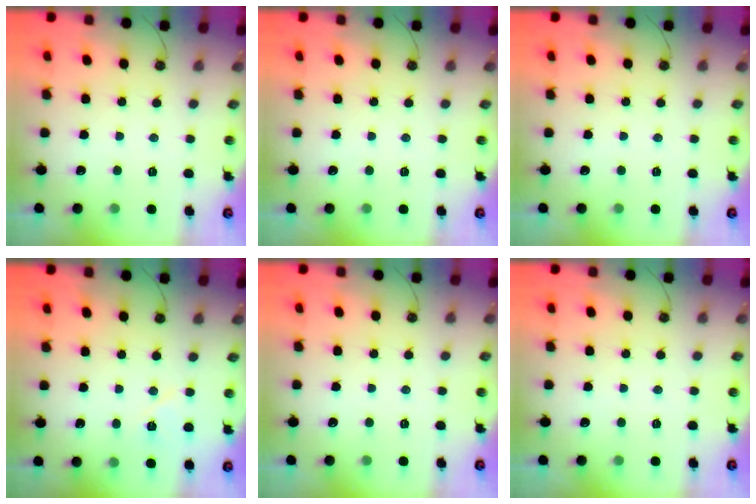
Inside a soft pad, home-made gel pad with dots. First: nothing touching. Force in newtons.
{"total": 0.0}
{"total": 0.0}
{"total": 7.8, "press": 6.3, "slide": 4.6}
{"total": 0.0}
{"total": 0.0}